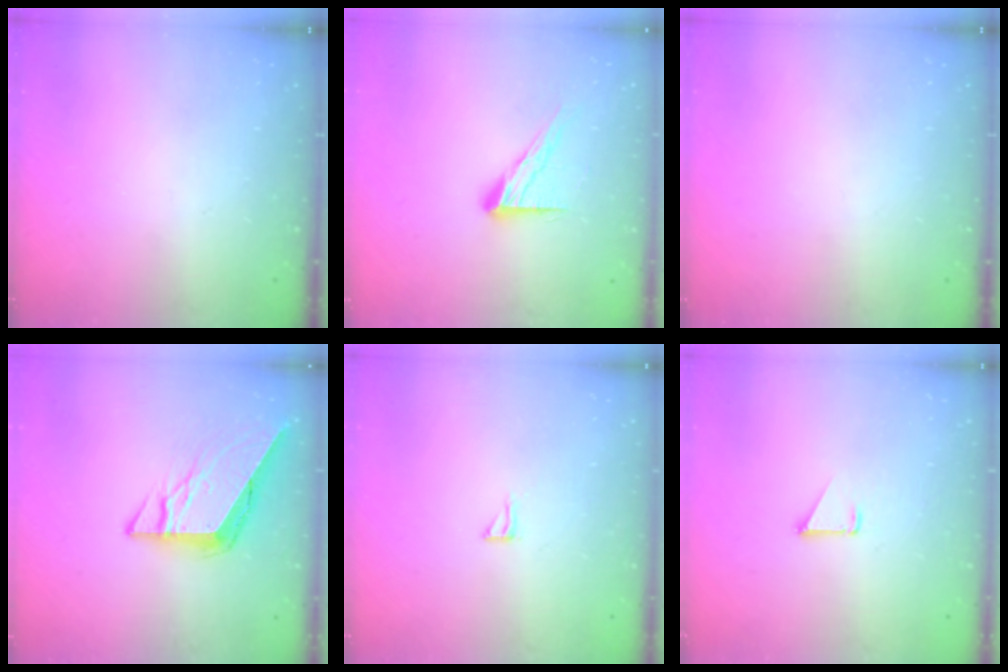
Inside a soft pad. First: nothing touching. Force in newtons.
{"total": 10.6, "press": 10.6, "slide": 0.8}
{"total": 0.0}
{"total": 9.8, "press": 9.8, "slide": 0.6}
{"total": 3.6, "press": 3.6, "slide": 0.4}
{"total": 1.3, "press": 1.3, "slide": 0.1}